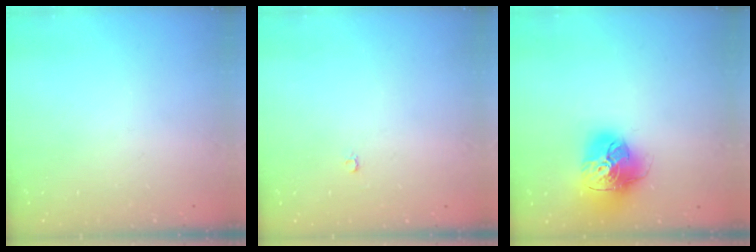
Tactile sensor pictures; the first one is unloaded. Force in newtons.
{"total": 2.0, "press": 2.0, "slide": 0.4}
{"total": 18.6, "press": 18.5, "slide": 1.9}